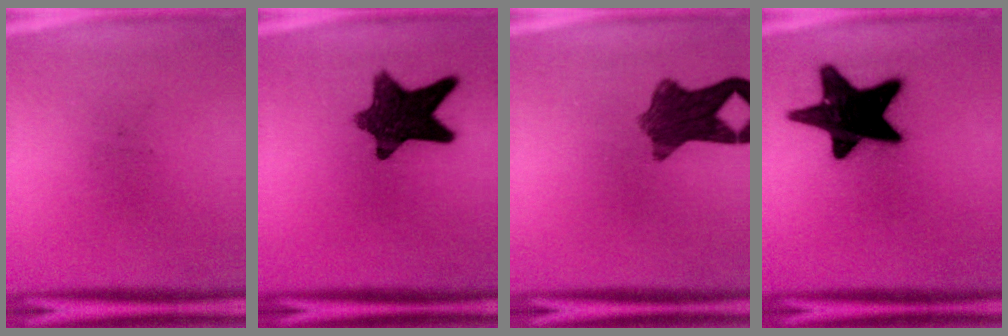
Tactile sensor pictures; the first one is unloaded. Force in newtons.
{"total": 11.5}
{"total": 8.4}
{"total": 19.0}